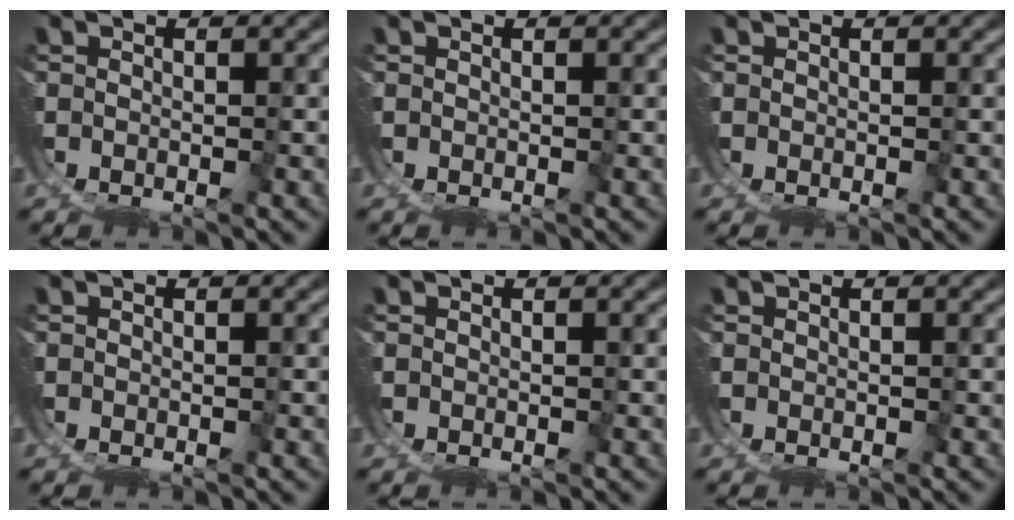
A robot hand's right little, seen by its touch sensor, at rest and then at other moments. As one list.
[{"total": 0.0}, {"total": 0.0}, {"total": 0.0}, {"total": 0.0}, {"total": 0.0}]